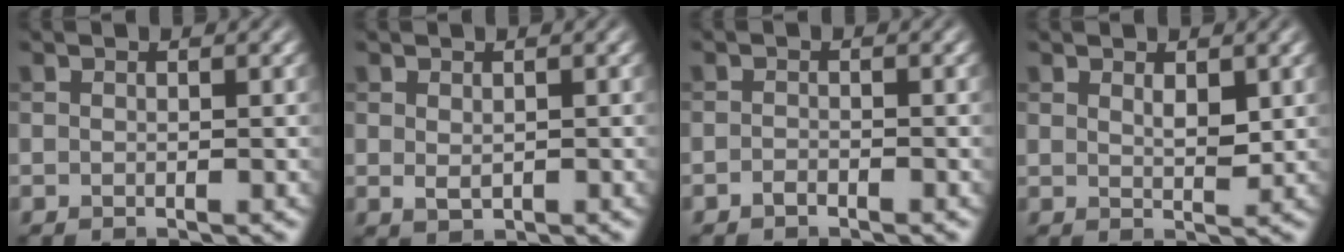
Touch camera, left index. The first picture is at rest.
{"total": 1.3, "force": [0.2, 0.8, 0.9], "torque": [-0.017, -0.004, 0.009]}
{"total": 0.8, "force": [-0.6, 0.3, 0.4], "torque": [-0.007, 0.000, -0.013]}
{"total": 1.7, "force": [0.9, 0.8, 1.2], "torque": [-0.021, -0.005, 0.020]}